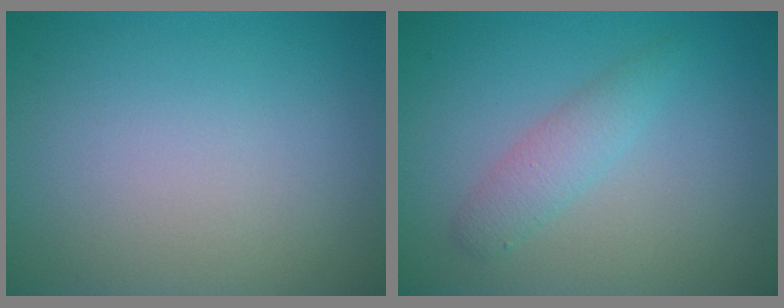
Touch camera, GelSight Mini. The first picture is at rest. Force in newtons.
{"total": 2.2, "press": 2.2, "slide": 0.1}